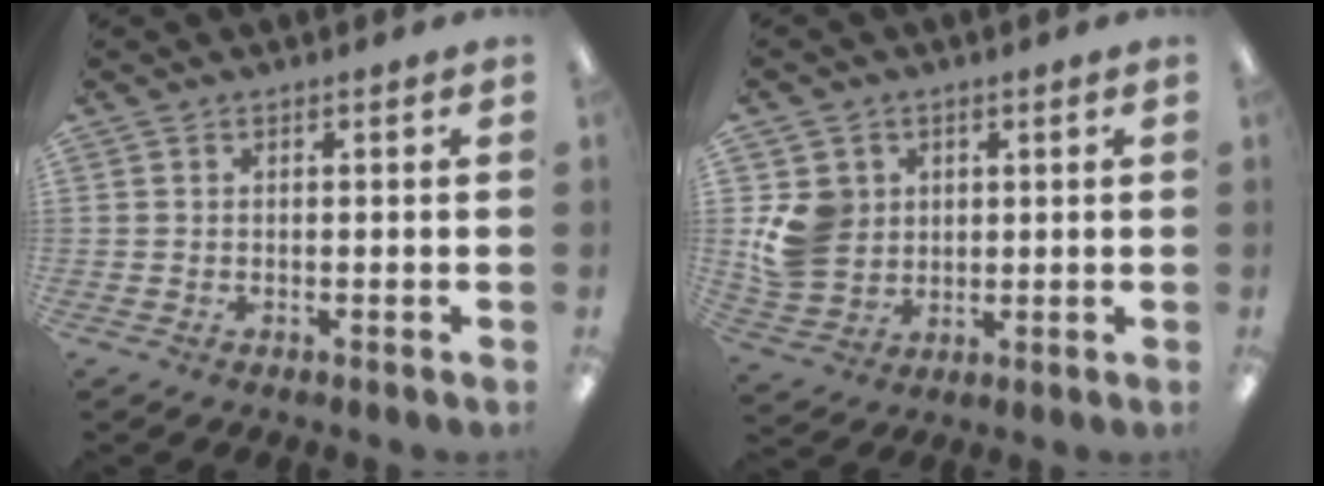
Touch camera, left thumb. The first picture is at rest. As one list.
[{"total": 9.0, "force": [1.9, 8.3, 2.8], "torque": [-0.069, 0.003, 0.042]}]